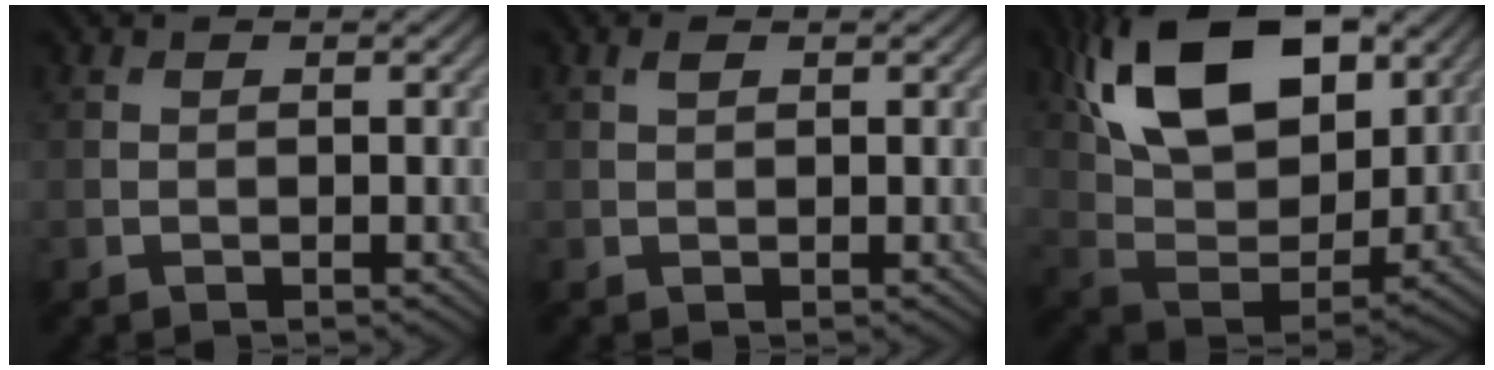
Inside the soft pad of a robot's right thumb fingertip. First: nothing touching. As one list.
[{"total": 0.9, "force": [0.5, 0.4, 0.6], "torque": [-0.016, 0.001, 0.009]}, {"total": 17.9, "force": [8.5, 9.6, 12.5], "torque": [-0.244, 0.015, 0.135]}]